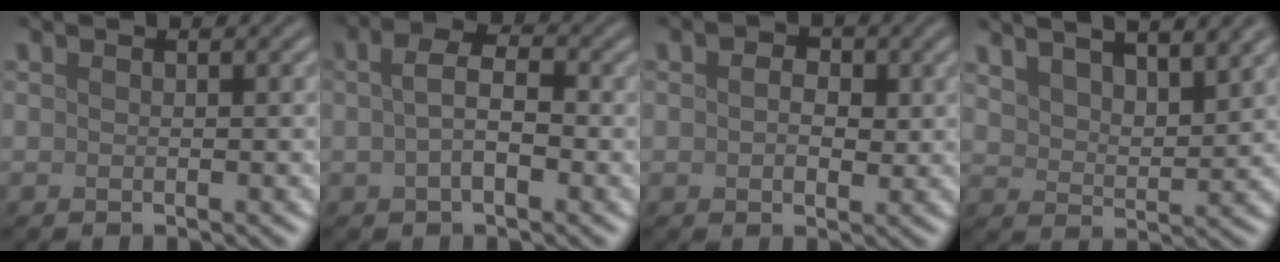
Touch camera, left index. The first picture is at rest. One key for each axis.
{"total": 3.4, "fx": 0.0, "fy": 1.7, "fz": 2.9, "tx": -0.059, "ty": 0.005, "tz": -0.007}
{"total": 3.1, "fx": 0.7, "fy": 2.1, "fz": 2.2, "tx": -0.028, "ty": 0.007, "tz": -0.002}
{"total": 9.6, "fx": 6.5, "fy": 3.8, "fz": 5.9, "tx": -0.083, "ty": 0.031, "tz": 0.078}